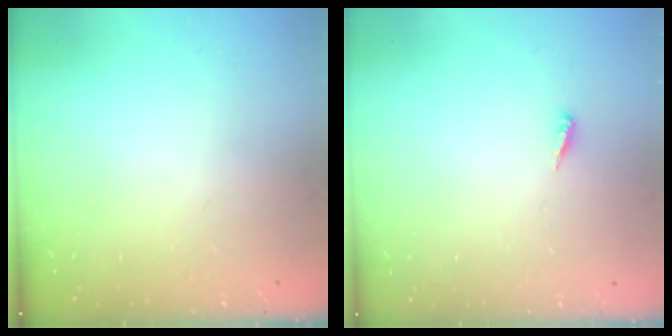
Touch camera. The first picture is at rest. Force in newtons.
{"total": 3.9, "press": 3.9, "slide": 0.3}